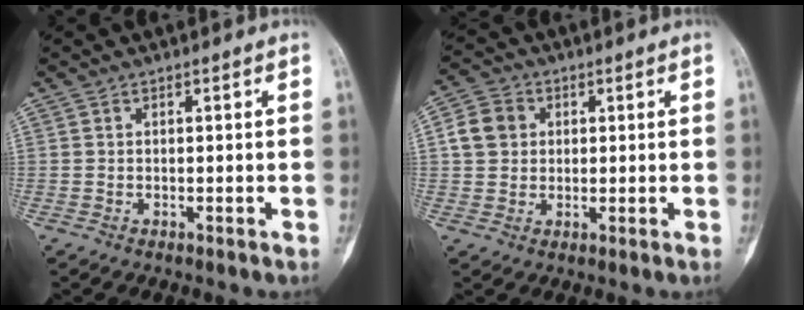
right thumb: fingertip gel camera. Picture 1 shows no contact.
{"total": 6.1, "force": [1.2, 5.2, 2.9], "torque": [-0.044, 0.006, 0.017]}